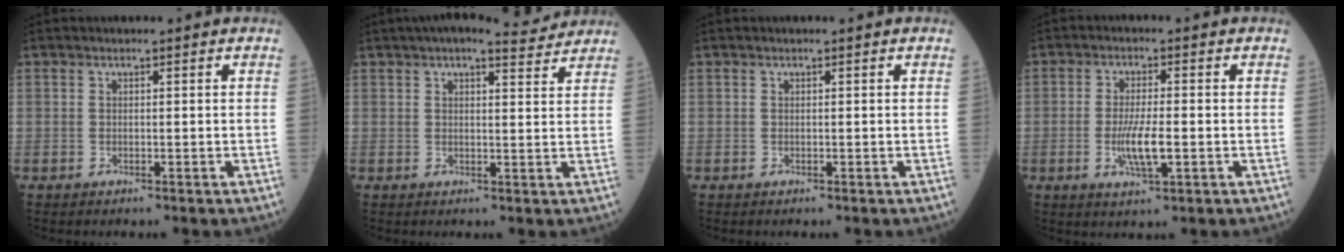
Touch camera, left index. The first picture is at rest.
{"total": 7.6, "force": [6.8, 1.3, 3.0], "torque": [-0.043, 0.020, 0.080]}
{"total": 0.0}
{"total": 5.2, "force": [-1.3, 0.9, 5.0], "torque": [-0.103, -0.010, -0.023]}